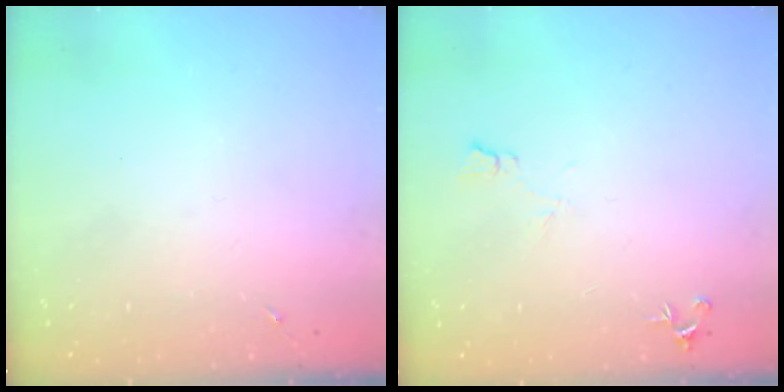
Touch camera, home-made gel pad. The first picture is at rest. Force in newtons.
{"total": 5.9, "press": 5.8, "slide": 1.0}